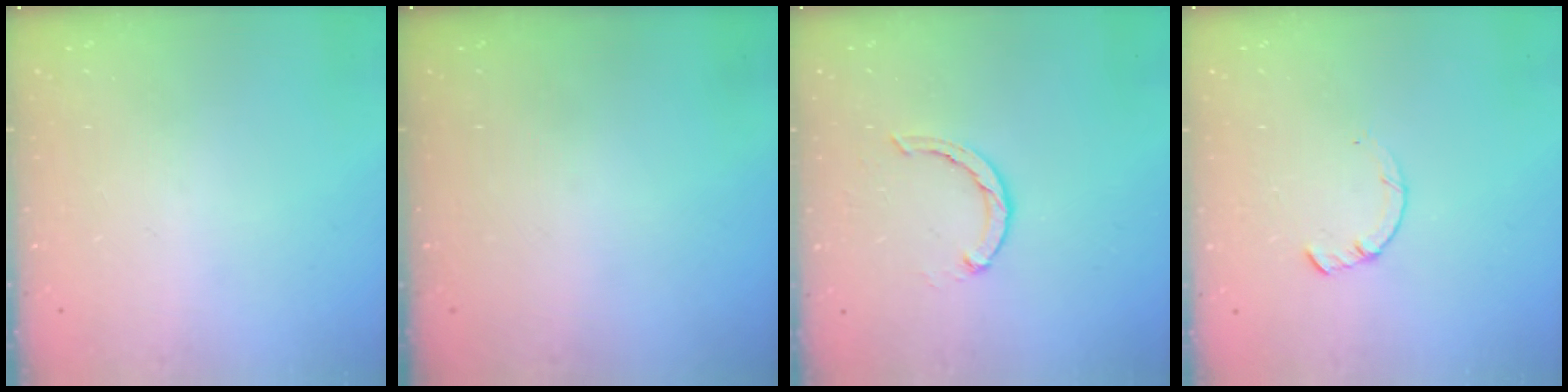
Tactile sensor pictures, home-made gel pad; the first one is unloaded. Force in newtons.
{"total": 0.0}
{"total": 2.4, "press": 2.4, "slide": 0.4}
{"total": 1.4, "press": 1.4, "slide": 0.2}